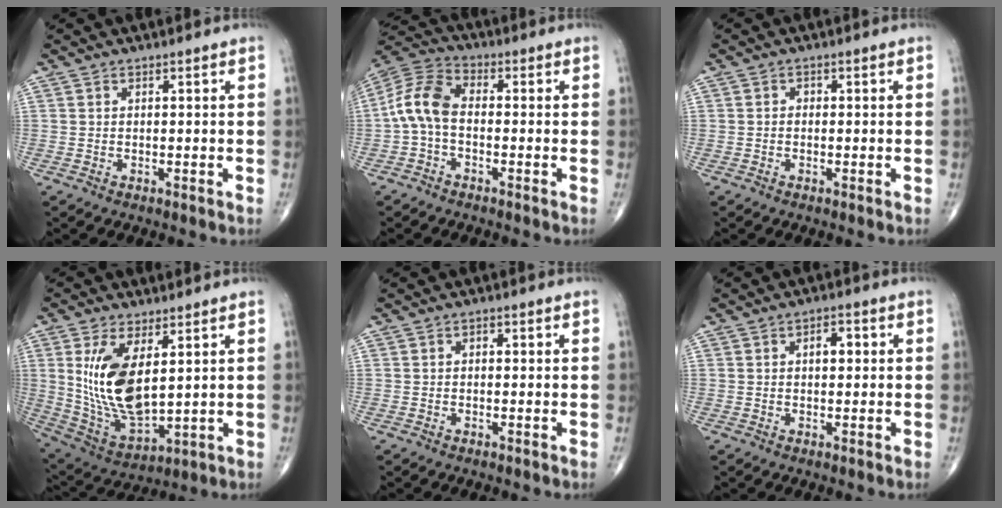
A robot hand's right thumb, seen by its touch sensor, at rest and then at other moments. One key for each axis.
{"total": 8.8, "fx": -1.3, "fy": 5.1, "fz": 7.0, "tx": -0.145, "ty": 0.028, "tz": -0.038}
{"total": 0.8, "fx": -0.2, "fy": 0.7, "fz": 0.4, "tx": -0.001, "ty": 0.003, "tz": -0.008}
{"total": 15.0, "fx": 3.4, "fy": 7.1, "fz": 12.8, "tx": -0.241, "ty": -0.023, "tz": 0.086}
{"total": 1.0, "fx": 0.1, "fy": 0.7, "fz": 0.8, "tx": -0.005, "ty": 0.003, "tz": -0.004}
{"total": 3.2, "fx": 0.5, "fy": 1.8, "fz": 2.6, "tx": -0.030, "ty": 0.008, "tz": 0.004}